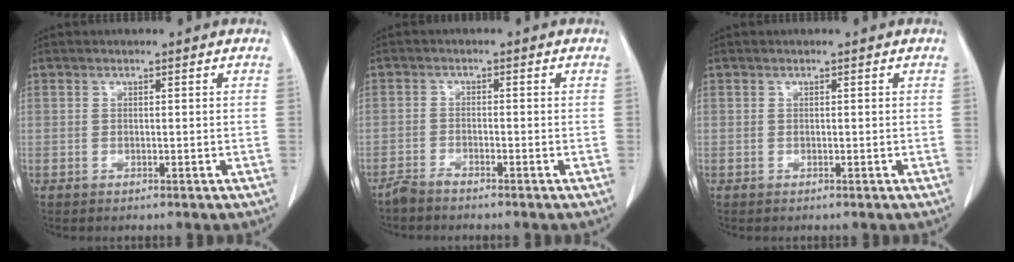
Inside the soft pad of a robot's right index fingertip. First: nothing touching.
{"total": 2.2, "force": [-2.0, 0.1, 0.9], "torque": [-0.019, -0.003, -0.039]}
{"total": 0.0}